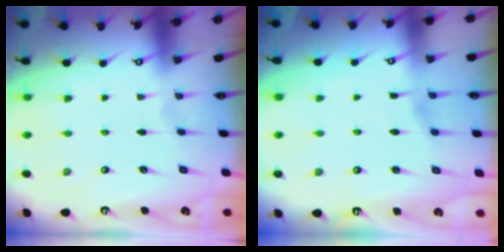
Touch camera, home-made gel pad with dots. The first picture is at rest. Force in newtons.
{"total": 3.8, "press": 3.8, "slide": 0.3}